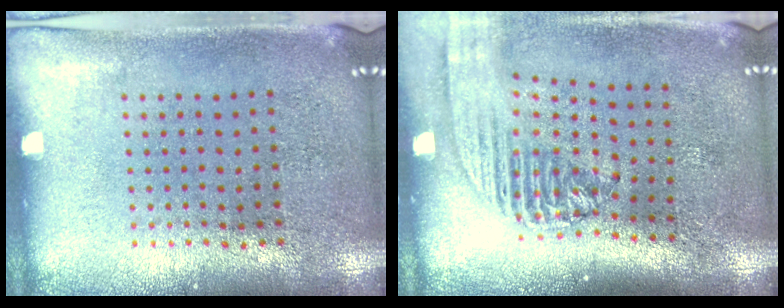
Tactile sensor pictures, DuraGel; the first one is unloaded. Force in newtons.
{"total": 2.2, "press": 1.7, "slide": 1.3}